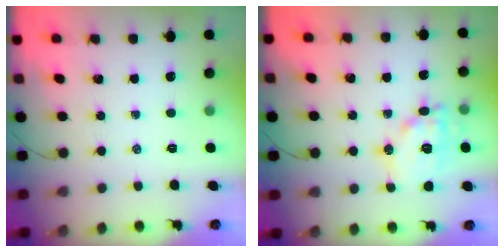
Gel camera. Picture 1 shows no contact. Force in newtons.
{"total": 14.2, "press": 14.2, "slide": 1.2}